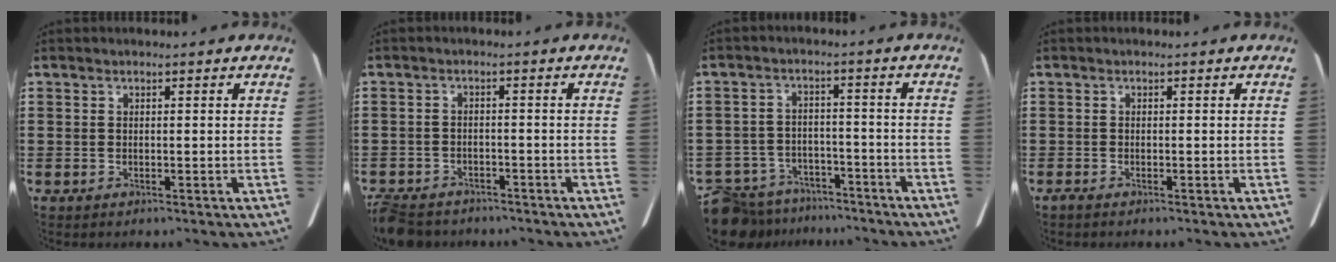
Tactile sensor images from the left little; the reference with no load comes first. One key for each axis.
{"total": 3.0, "fx": -2.9, "fy": 0.5, "fz": 0.4, "tx": -0.025, "ty": -0.003, "tz": -0.067}
{"total": 6.1, "fx": -5.8, "fy": 1.7, "fz": 0.7, "tx": -0.037, "ty": 0.012, "tz": -0.123}
{"total": 0.6, "fx": -0.6, "fy": 0.0, "fz": 0.2, "tx": -0.005, "ty": -0.004, "tz": -0.010}